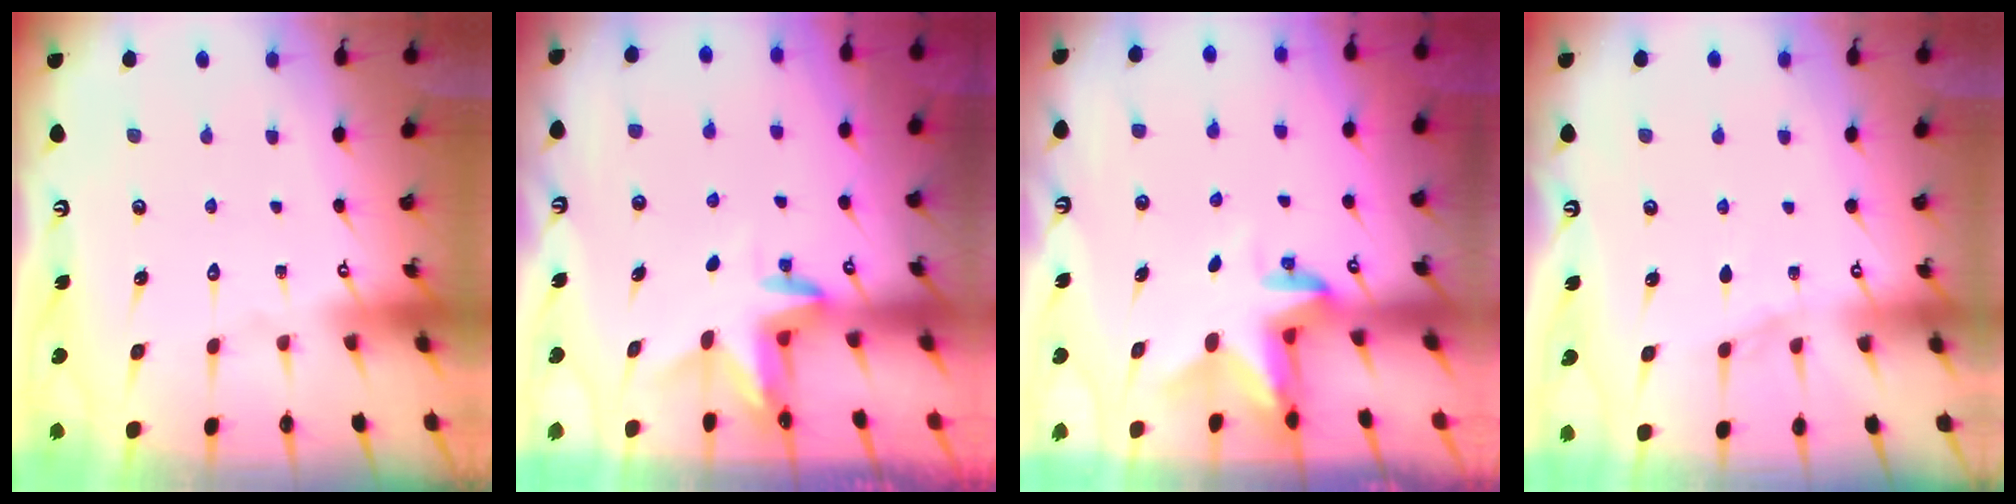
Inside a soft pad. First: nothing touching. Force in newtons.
{"total": 3.4, "press": 3.4, "slide": 0.3}
{"total": 3.0, "press": 3.0, "slide": 0.4}
{"total": 3.7, "press": 3.7, "slide": 0.3}